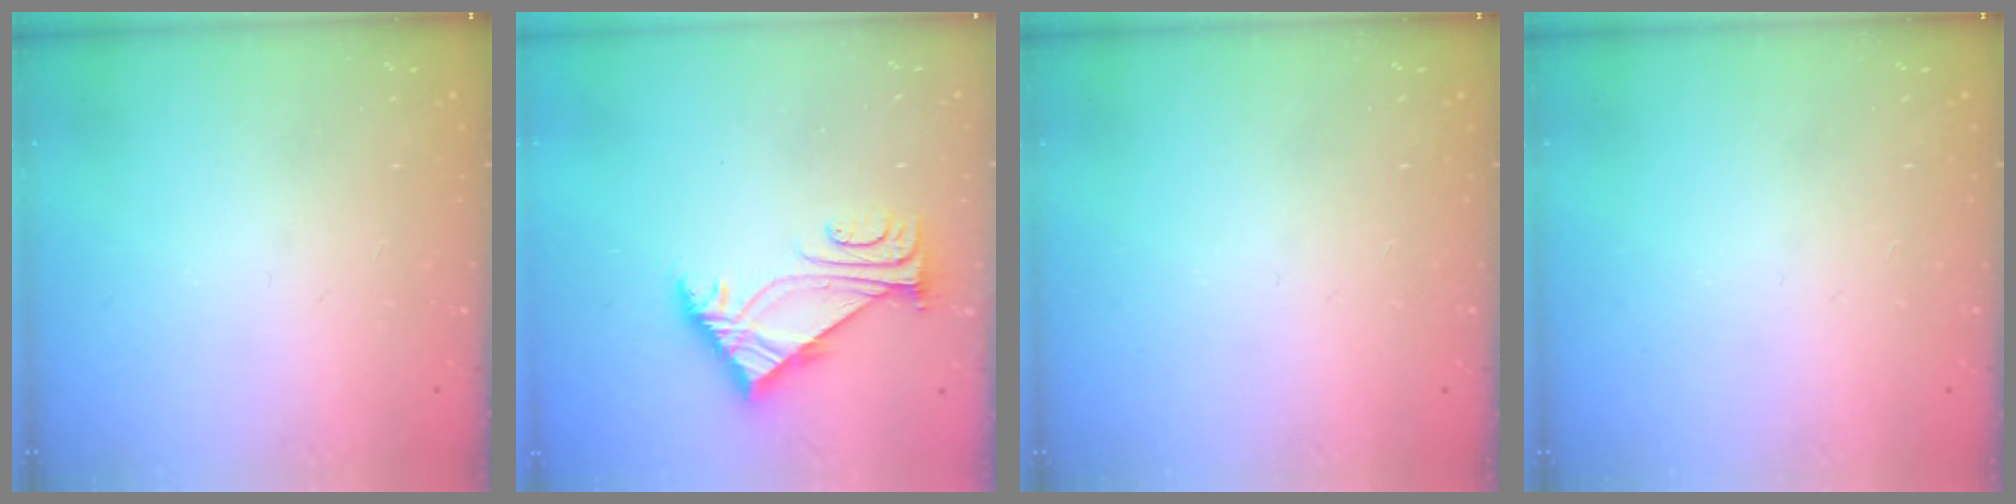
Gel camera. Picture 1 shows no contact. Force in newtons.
{"total": 5.6, "press": 5.5, "slide": 1.2}
{"total": 0.0}
{"total": 0.0}